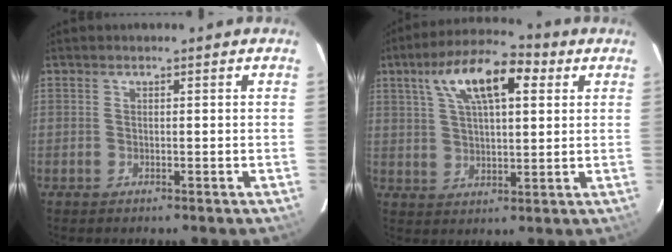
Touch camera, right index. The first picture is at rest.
{"total": 13.7, "force": [6.0, 5.4, 11.1], "torque": [-0.199, 0.032, 0.098]}